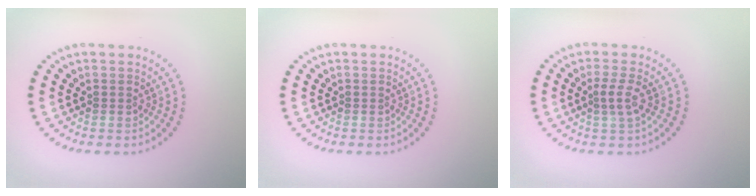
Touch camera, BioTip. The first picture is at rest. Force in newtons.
{"total": 0.0}
{"total": 1.8, "press": 1.4, "slide": 1.2}